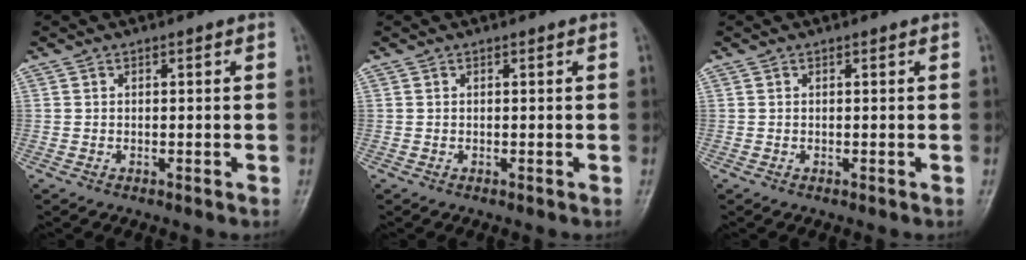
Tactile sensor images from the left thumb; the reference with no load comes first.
{"total": 0.0}
{"total": 0.0}